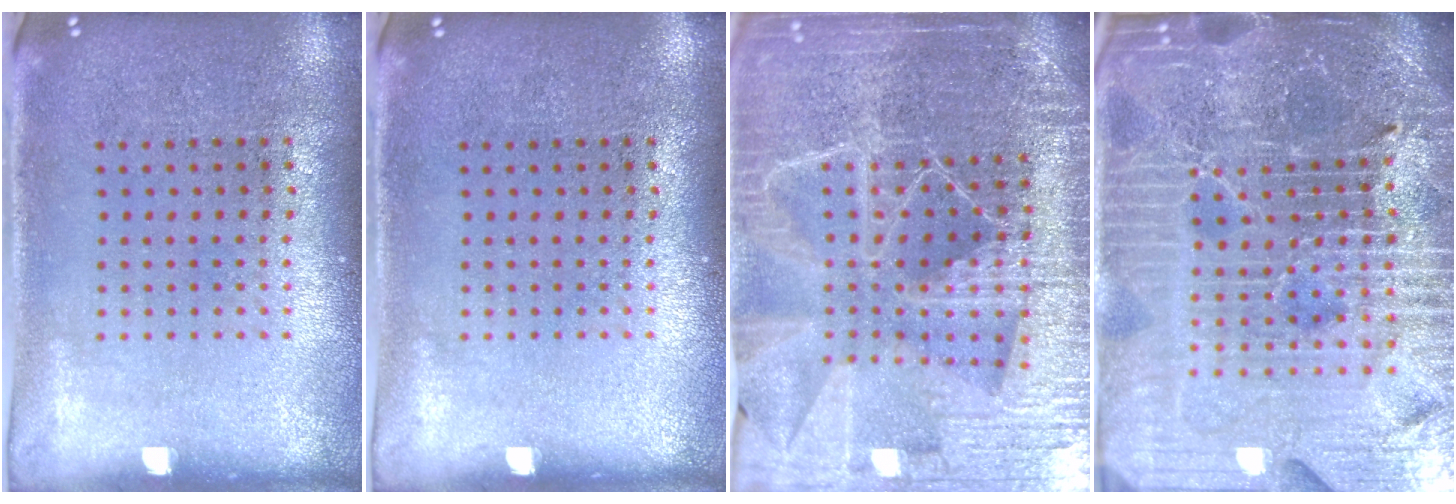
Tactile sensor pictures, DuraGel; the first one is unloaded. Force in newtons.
{"total": 0.0}
{"total": 5.9, "press": 5.2, "slide": 2.9}
{"total": 7.3, "press": 6.3, "slide": 3.7}